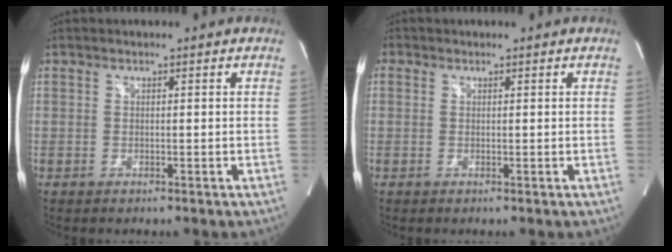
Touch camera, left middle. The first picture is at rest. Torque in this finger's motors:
{"motor_torque": [0.92, -0.88, 0.84, 0.21]}